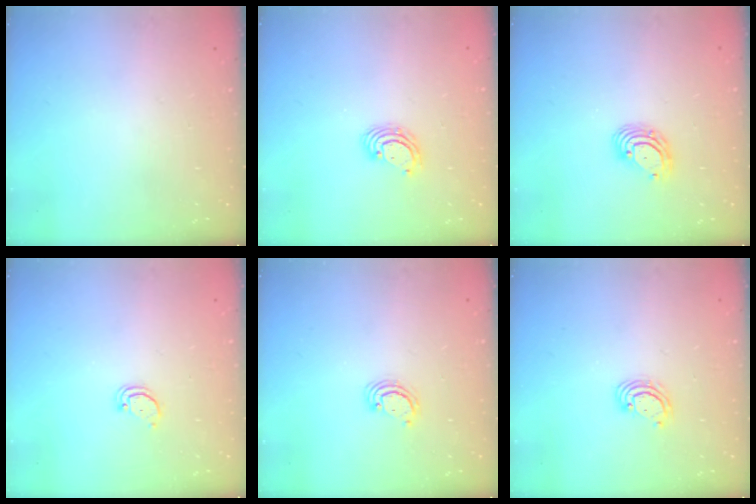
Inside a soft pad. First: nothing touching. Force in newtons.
{"total": 4.6, "press": 4.6, "slide": 0.2}
{"total": 5.8, "press": 5.7, "slide": 0.8}
{"total": 2.1, "press": 2.1, "slide": 0.2}
{"total": 2.5, "press": 2.5, "slide": 0.3}
{"total": 3.0, "press": 2.9, "slide": 0.3}